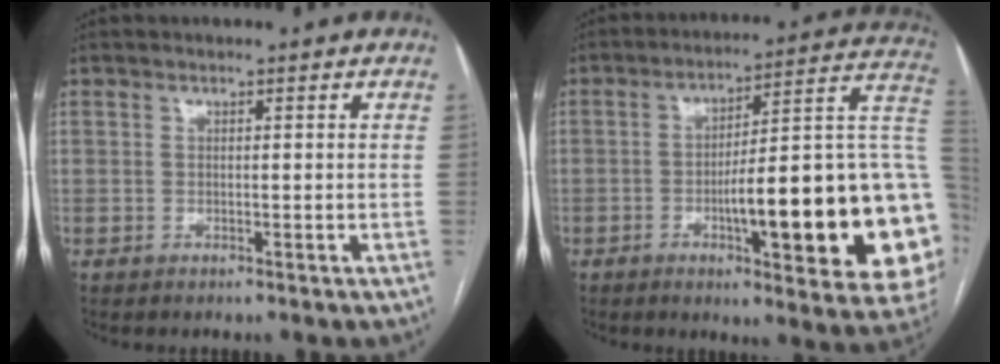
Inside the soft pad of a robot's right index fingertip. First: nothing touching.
{"total": 26.9, "force": [-4.3, 4.3, 26.2], "torque": [-0.255, 0.016, -0.058]}